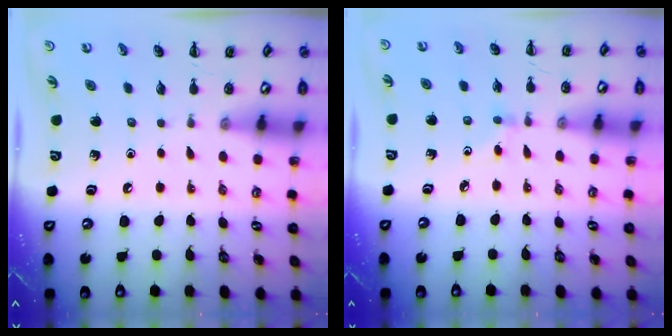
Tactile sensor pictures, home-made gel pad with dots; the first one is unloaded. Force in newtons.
{"total": 2.7, "press": 2.4, "slide": 1.2}